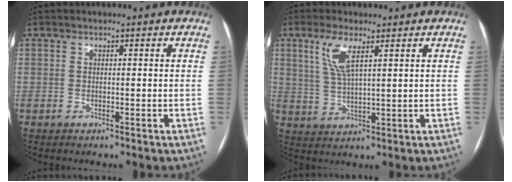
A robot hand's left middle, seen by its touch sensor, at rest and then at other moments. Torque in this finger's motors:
{"motor_torque": [0.74, -0.38, 0.16, 0.03]}